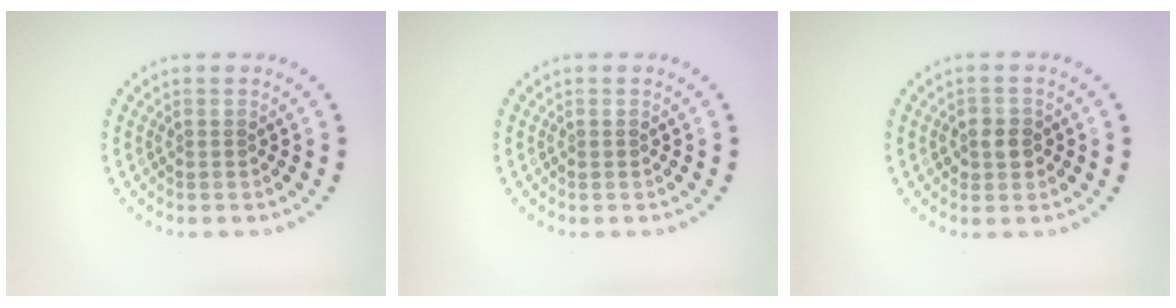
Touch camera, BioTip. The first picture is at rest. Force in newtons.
{"total": 0.0}
{"total": 2.0, "press": 1.9, "slide": 0.7}